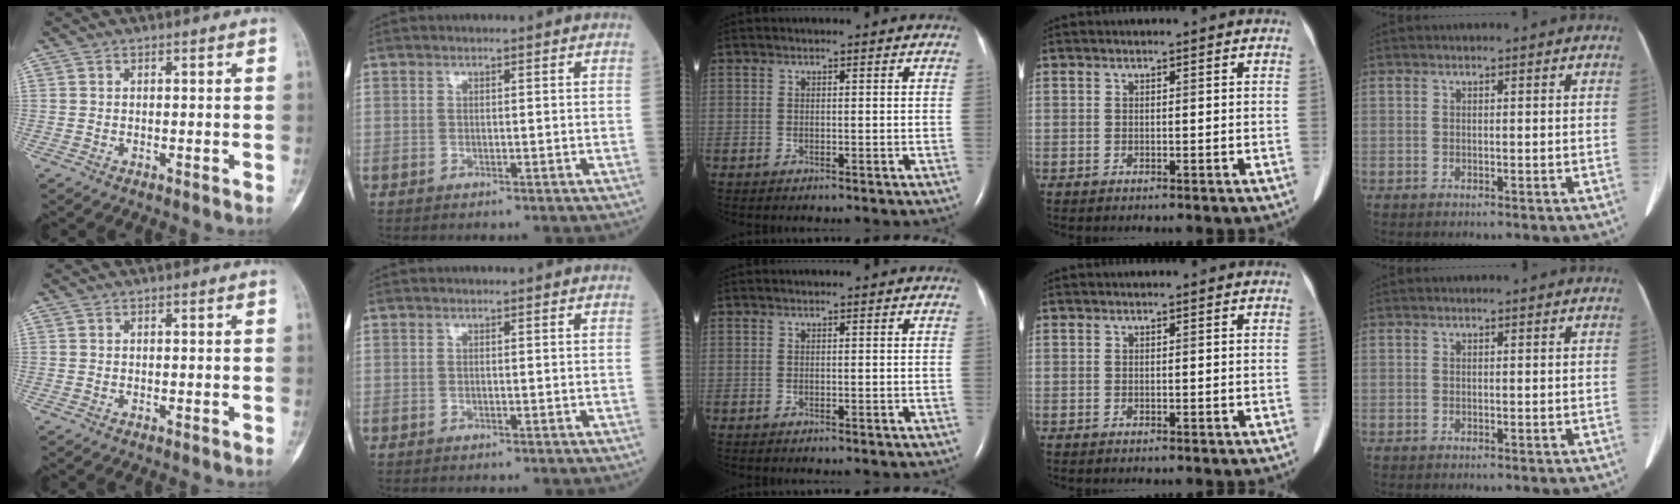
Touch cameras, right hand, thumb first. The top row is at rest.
{}